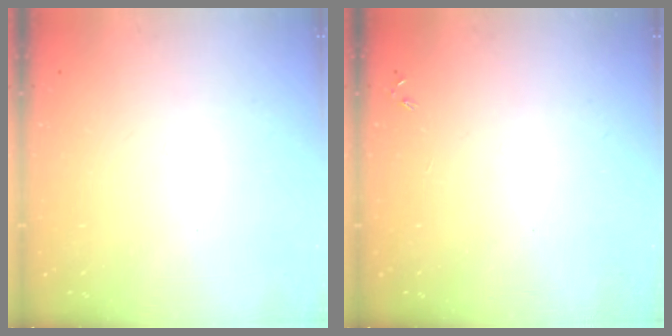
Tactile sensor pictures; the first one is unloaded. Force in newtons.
{"total": 0.0}